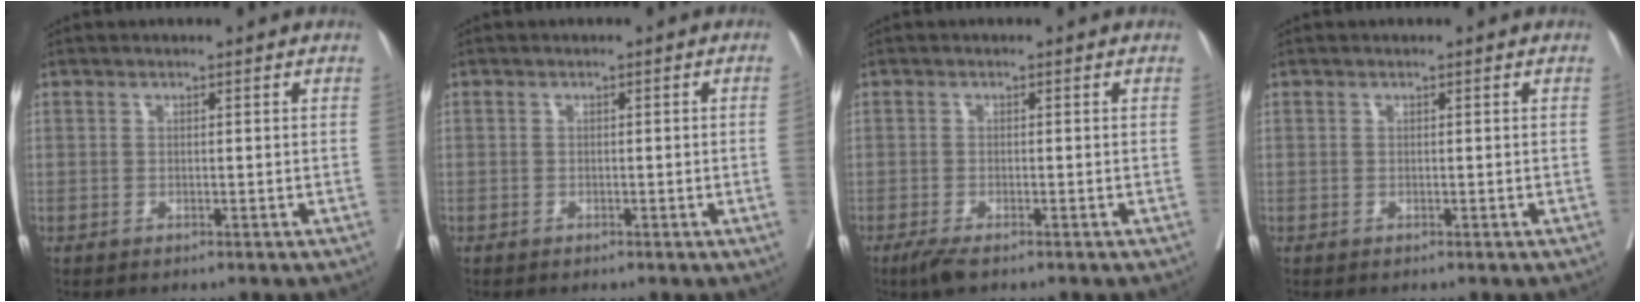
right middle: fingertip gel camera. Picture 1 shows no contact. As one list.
[{"total": 1.0, "force": [-0.2, 0.0, 1.0], "torque": [-0.015, 0.005, -0.001]}, {"total": 2.7, "force": [-1.9, 0.5, 1.8], "torque": [-0.035, -0.007, -0.035]}, {"total": 0.0}]